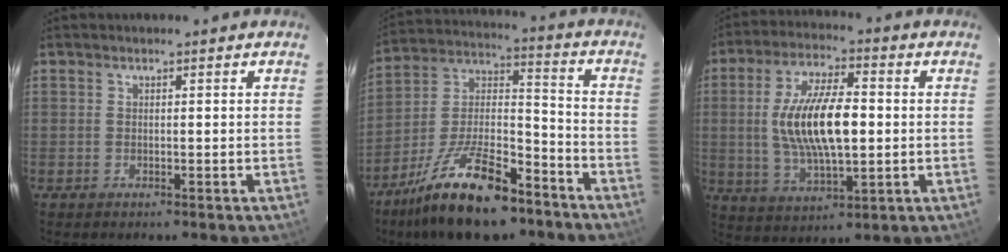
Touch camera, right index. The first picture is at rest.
{"total": 20.5, "force": [-13.6, 7.4, 13.4], "torque": [-0.261, -0.004, -0.231]}
{"total": 15.2, "force": [0.2, 6.0, 14.0], "torque": [-0.267, 0.002, 0.010]}